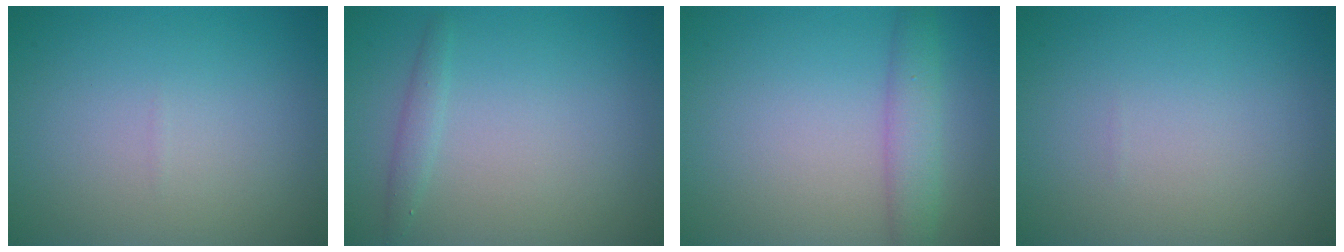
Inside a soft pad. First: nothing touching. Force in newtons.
{"total": 1.1, "press": 1.1, "slide": 0.0}
{"total": 3.0, "press": 3.0, "slide": 0.2}
{"total": 0.0}